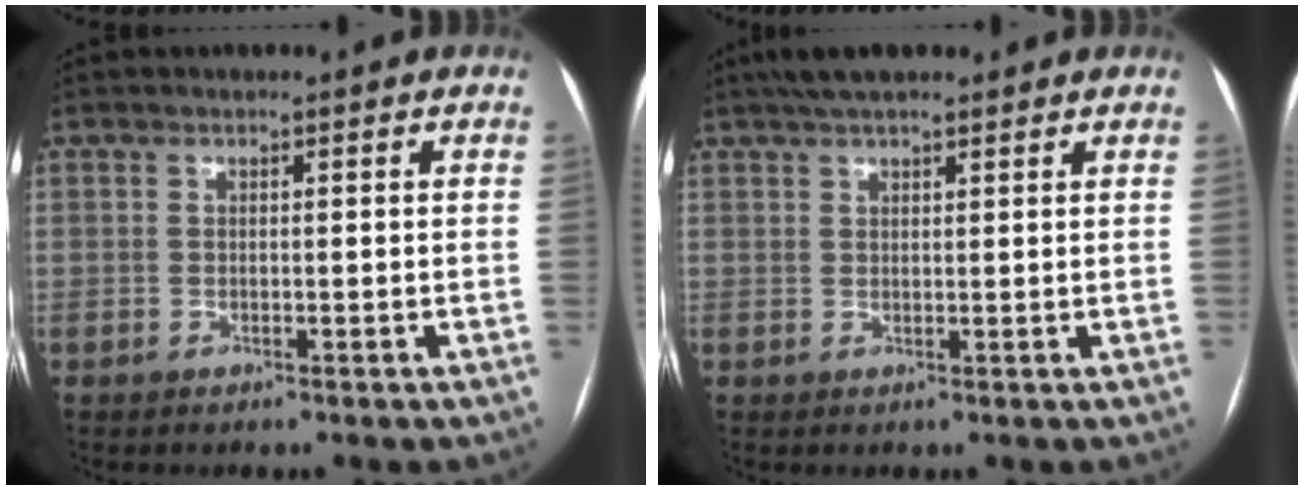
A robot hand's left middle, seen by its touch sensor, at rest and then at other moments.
{"total": 6.5, "force": [5.2, 1.6, 3.6], "torque": [-0.057, 0.034, 0.088]}